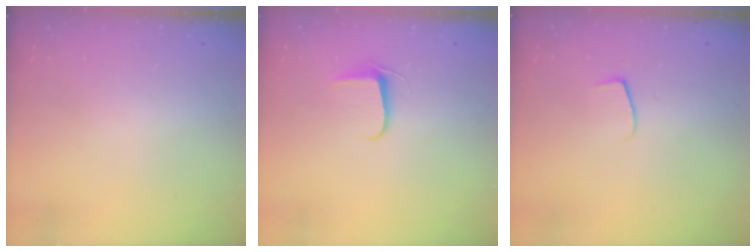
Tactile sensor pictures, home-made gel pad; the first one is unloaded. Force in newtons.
{"total": 6.4, "press": 6.3, "slide": 0.8}
{"total": 5.3, "press": 5.2, "slide": 0.4}